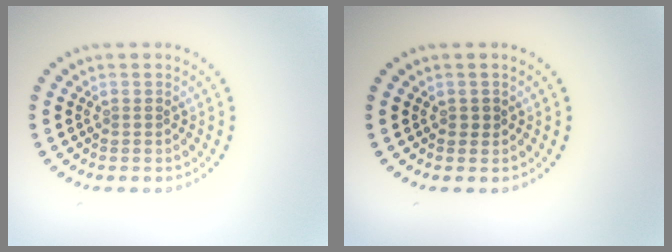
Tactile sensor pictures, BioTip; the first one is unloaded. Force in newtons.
{"total": 0.7, "press": 0.7, "slide": 0.1}